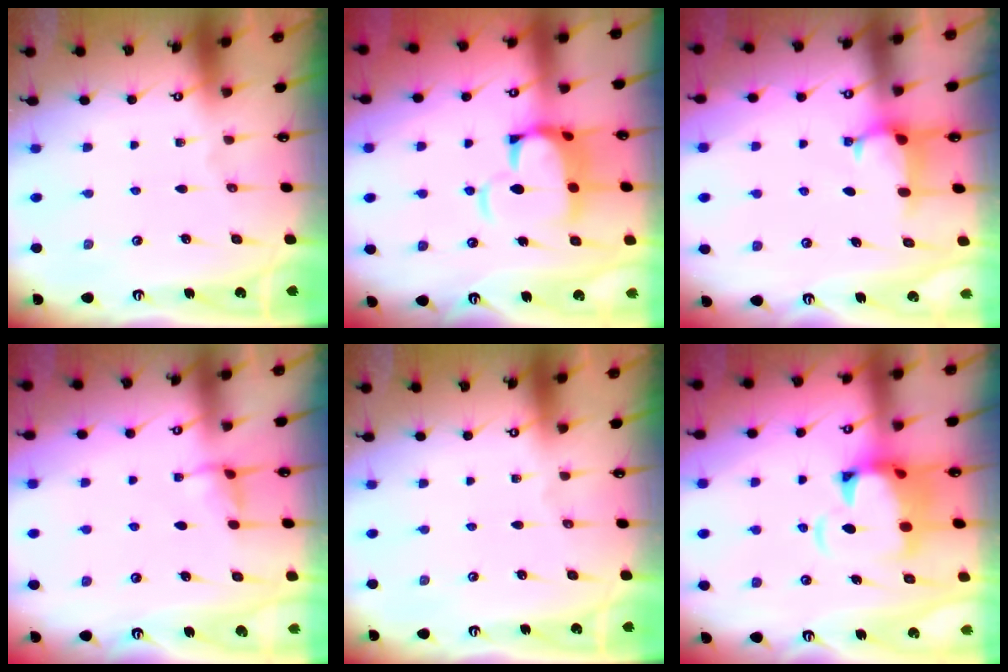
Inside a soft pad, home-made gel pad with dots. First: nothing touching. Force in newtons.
{"total": 7.5, "press": 7.4, "slide": 1.3}
{"total": 2.2, "press": 2.2, "slide": 0.5}
{"total": 2.9, "press": 2.9, "slide": 0.6}
{"total": 0.0}
{"total": 5.3, "press": 5.0, "slide": 1.6}